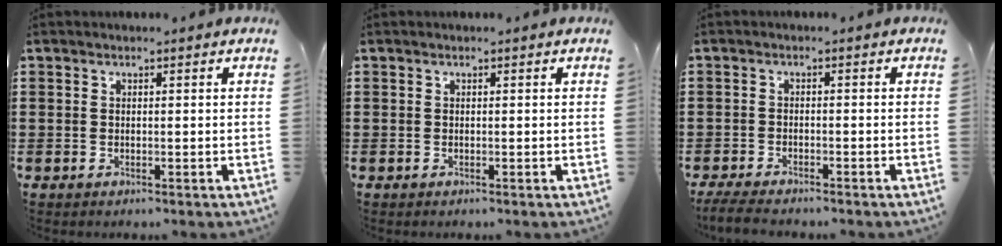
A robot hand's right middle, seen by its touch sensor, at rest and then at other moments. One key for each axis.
{"total": 0.0}
{"total": 2.9, "fx": -2.7, "fy": 0.3, "fz": 0.9, "tx": -0.031, "ty": -0.006, "tz": -0.060}